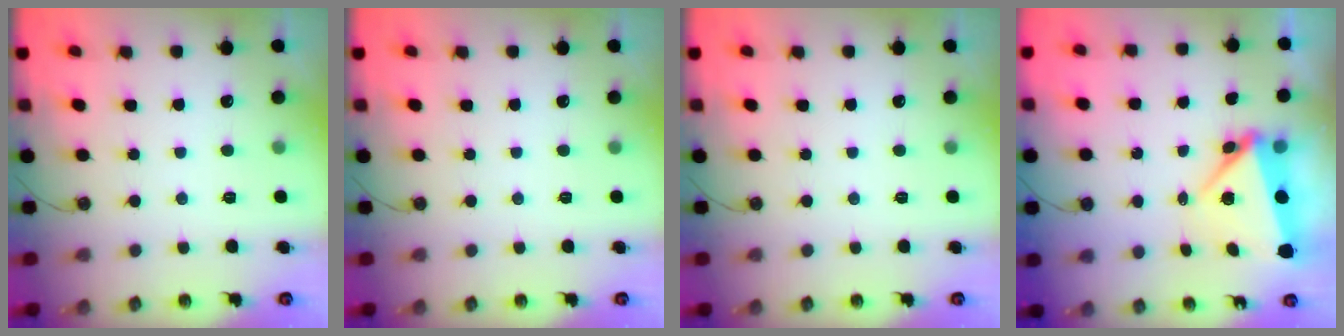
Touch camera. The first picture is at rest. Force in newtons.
{"total": 0.0}
{"total": 0.0}
{"total": 6.8, "press": 6.8, "slide": 0.2}